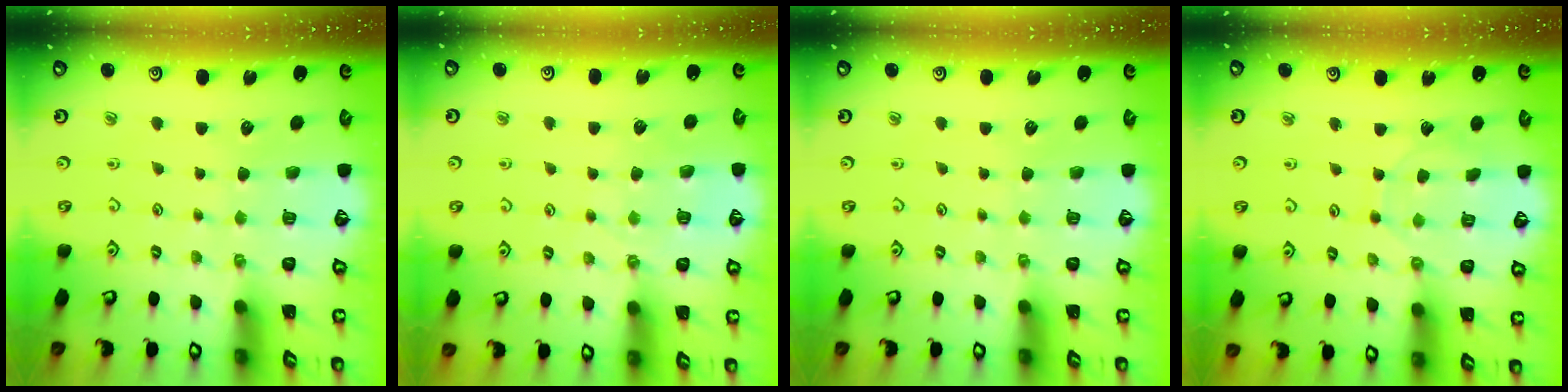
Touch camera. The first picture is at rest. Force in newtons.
{"total": 5.7, "press": 5.7, "slide": 0.7}
{"total": 0.0}
{"total": 5.8, "press": 5.7, "slide": 0.6}